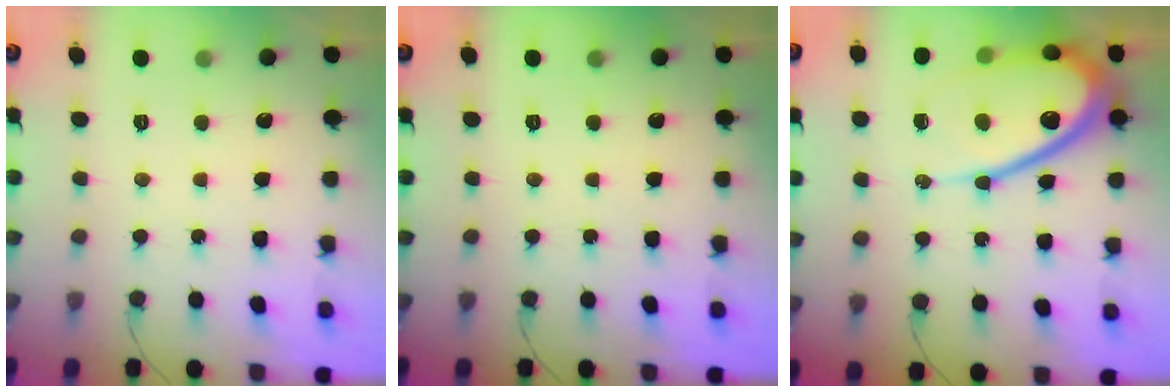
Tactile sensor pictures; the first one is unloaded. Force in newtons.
{"total": 0.0}
{"total": 17.0, "press": 16.9, "slide": 1.4}